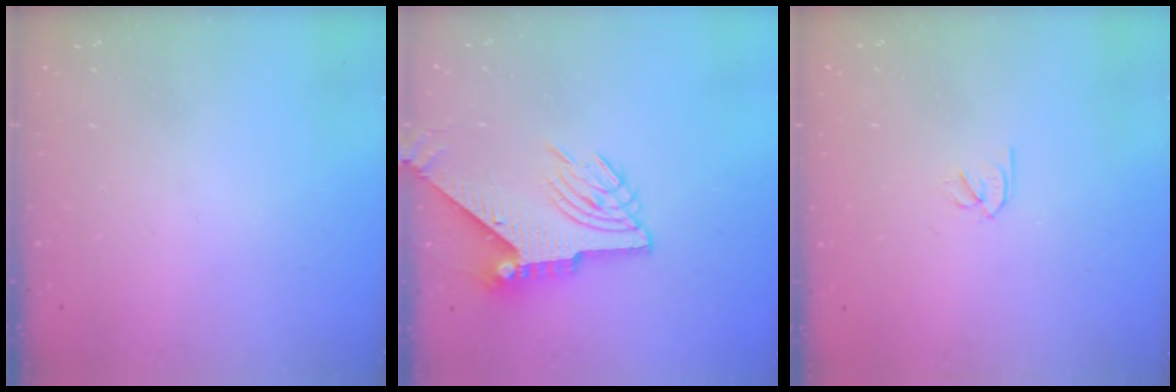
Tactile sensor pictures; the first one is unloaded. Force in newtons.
{"total": 9.8, "press": 9.7, "slide": 0.7}
{"total": 1.8, "press": 1.7, "slide": 0.5}